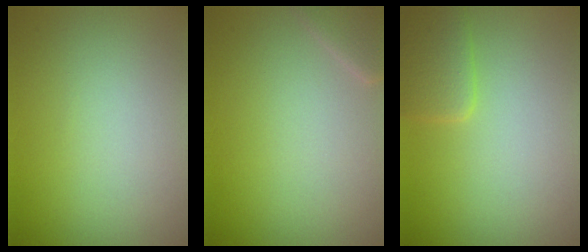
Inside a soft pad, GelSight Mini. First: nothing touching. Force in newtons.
{"total": 1.7, "press": 1.7, "slide": 0.1}
{"total": 2.1, "press": 2.1, "slide": 0.1}